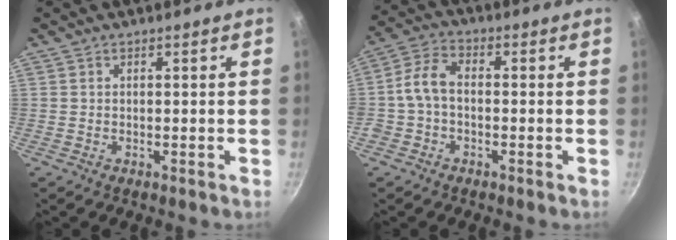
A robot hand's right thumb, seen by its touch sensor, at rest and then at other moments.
{"total": 6.0, "force": [-1.3, 4.0, 4.4], "torque": [-0.091, 0.030, -0.036]}